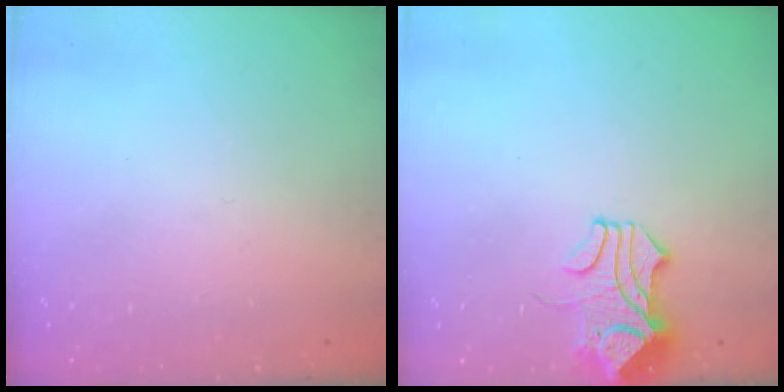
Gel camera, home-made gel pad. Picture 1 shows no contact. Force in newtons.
{"total": 2.0, "press": 1.8, "slide": 0.7}